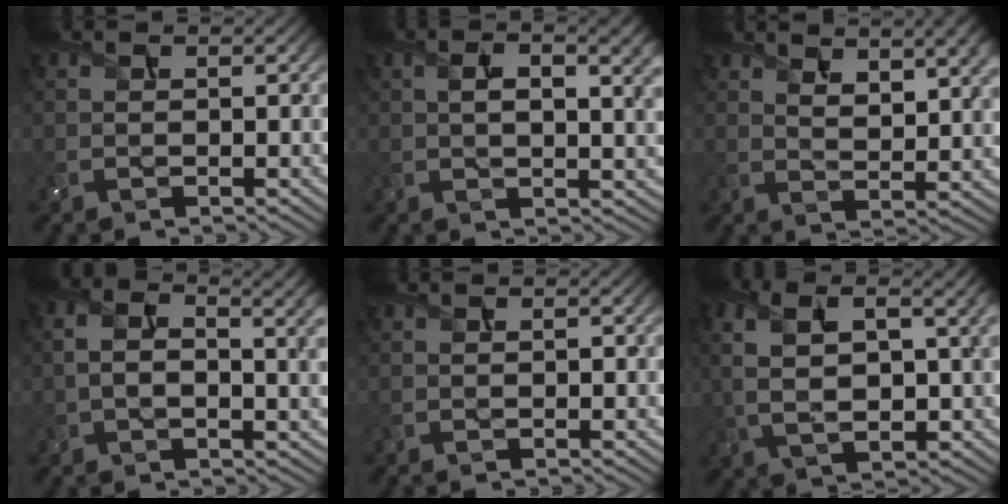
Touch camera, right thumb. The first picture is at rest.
{"total": 6.8, "force": [1.8, 3.0, 5.8], "torque": [-0.097, 0.000, 0.029]}
{"total": 7.5, "force": [4.4, 2.8, 5.3], "torque": [-0.088, -0.001, 0.080]}
{"total": 6.6, "force": [0.6, 3.6, 5.5], "torque": [-0.101, 0.005, 0.005]}
{"total": 0.7, "force": [0.1, 0.3, 0.6], "torque": [-0.012, 0.000, 0.002]}
{"total": 8.8, "force": [1.9, 3.8, 7.7], "torque": [-0.171, 0.001, 0.032]}